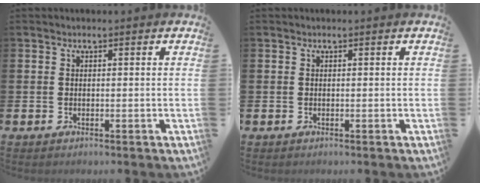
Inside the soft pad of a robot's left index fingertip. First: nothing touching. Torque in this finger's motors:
{"motor_torque": [0.00, 0.00, 0.00, 0.01]}